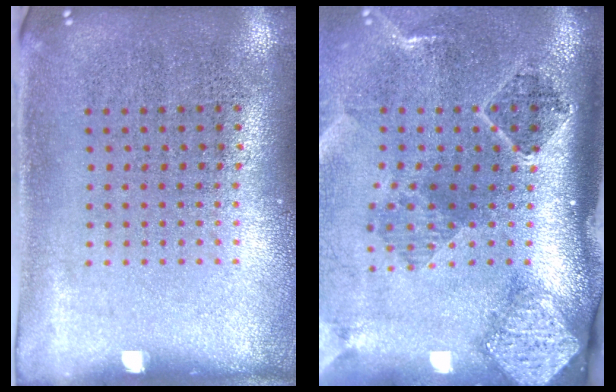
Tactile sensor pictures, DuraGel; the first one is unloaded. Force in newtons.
{"total": 2.8, "press": 1.9, "slide": 2.1}